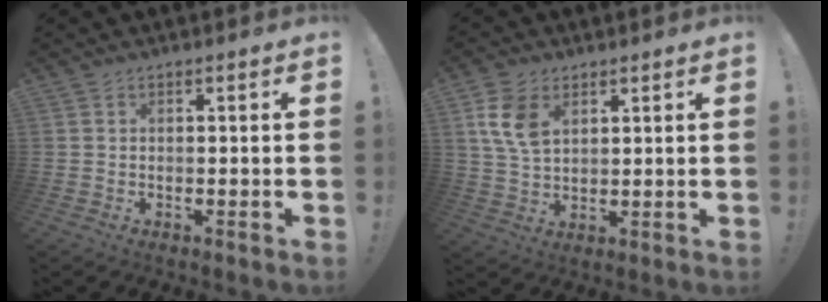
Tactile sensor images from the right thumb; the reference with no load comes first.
{"total": 9.8, "force": [4.3, 6.2, 6.2], "torque": [-0.118, -0.005, 0.085]}